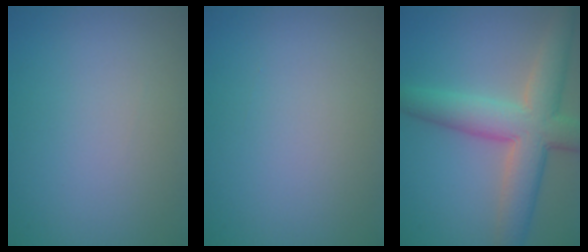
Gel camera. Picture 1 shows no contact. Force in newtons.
{"total": 0.0}
{"total": 7.5, "press": 7.5, "slide": 0.4}